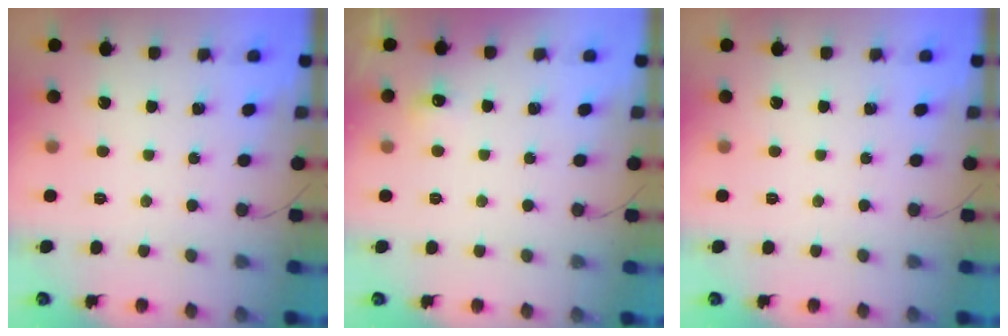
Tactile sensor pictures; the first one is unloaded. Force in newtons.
{"total": 12.3, "press": 4.6, "slide": 11.4}
{"total": 0.0}